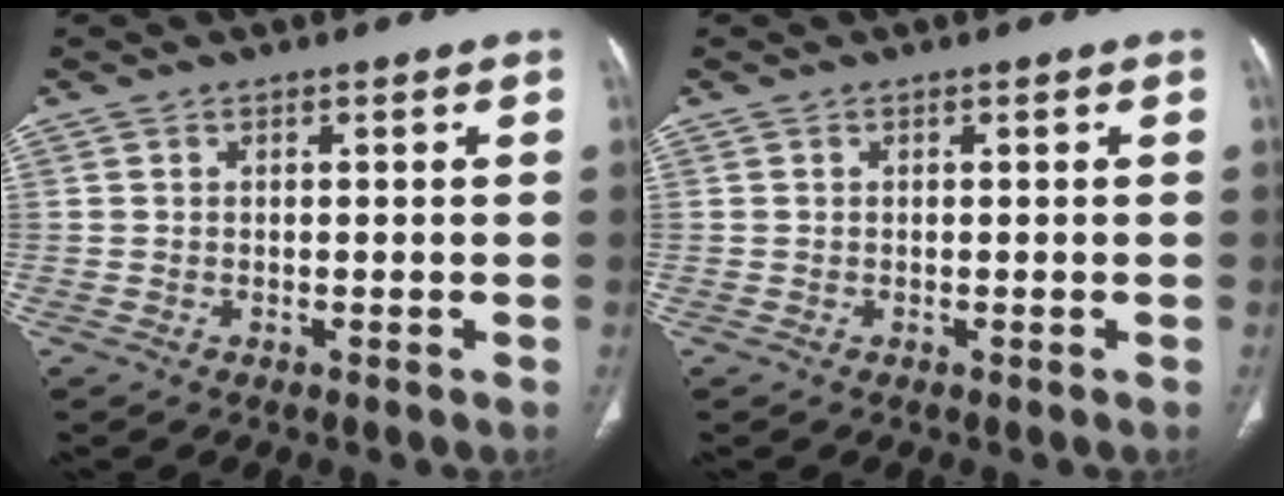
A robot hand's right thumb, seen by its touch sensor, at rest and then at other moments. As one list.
[{"total": 0.0}]